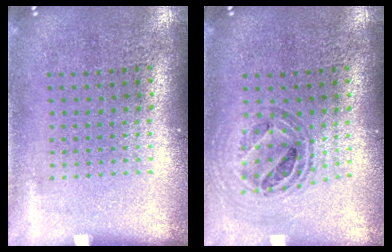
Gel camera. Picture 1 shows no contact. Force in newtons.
{"total": 0.8, "press": 0.8, "slide": 0.1}